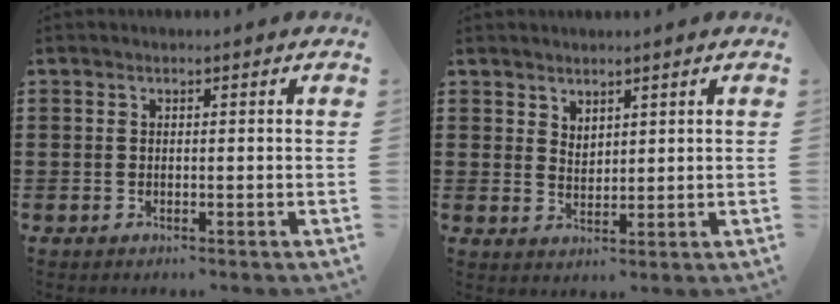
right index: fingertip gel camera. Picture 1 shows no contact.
{"total": 2.3, "force": [2.1, 0.9, 0.0], "torque": [-0.003, 0.003, 0.042]}